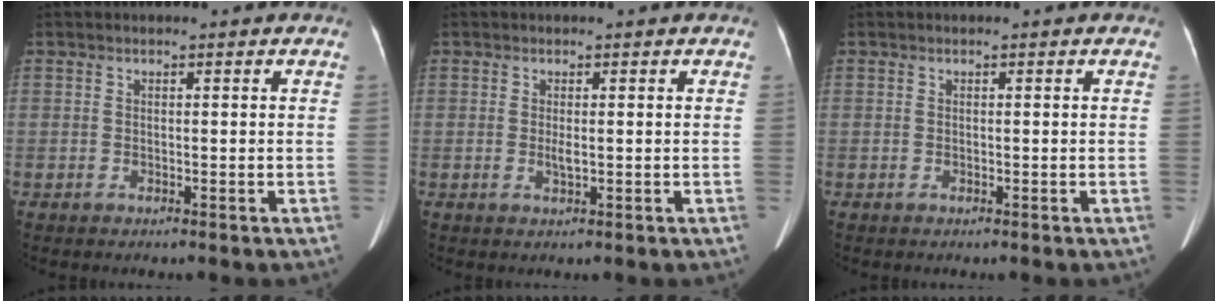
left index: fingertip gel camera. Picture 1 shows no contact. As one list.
[{"total": 1.2, "force": [0.0, 0.3, 1.1], "torque": [-0.023, -0.004, 0.002]}, {"total": 0.0}]